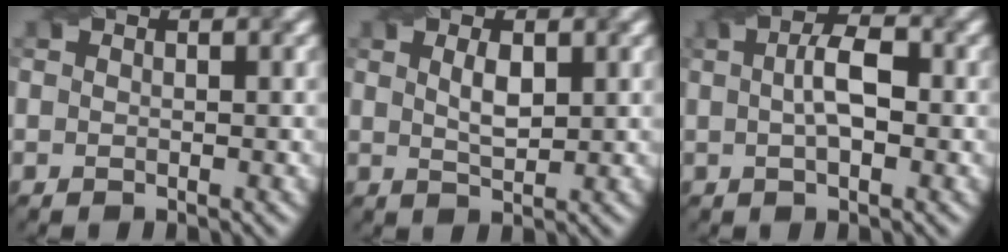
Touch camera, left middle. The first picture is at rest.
{"total": 1.9, "force": [0.8, 0.7, 1.7], "torque": [-0.034, 0.000, 0.017]}
{"total": 3.7, "force": [0.3, 1.4, 3.4], "torque": [-0.066, 0.007, 0.002]}